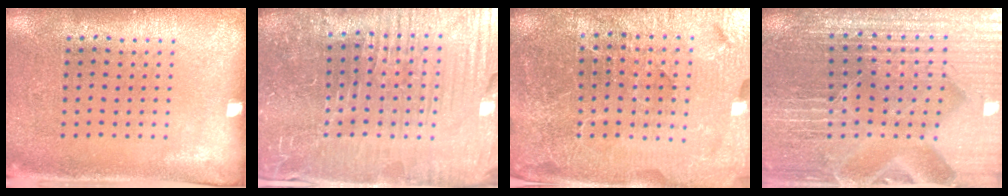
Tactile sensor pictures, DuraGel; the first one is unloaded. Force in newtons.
{"total": 7.0, "press": 6.3, "slide": 3.1}
{"total": 6.5, "press": 5.8, "slide": 3.0}
{"total": 5.3, "press": 5.1, "slide": 1.7}